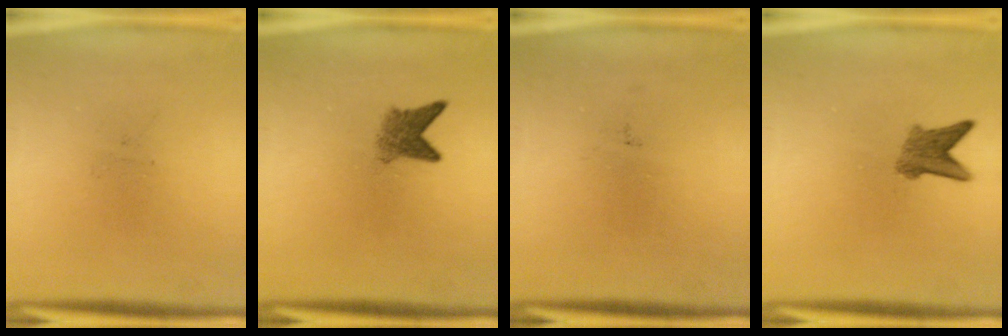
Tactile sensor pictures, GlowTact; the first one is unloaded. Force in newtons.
{"total": 3.1}
{"total": 0.0}
{"total": 3.7}